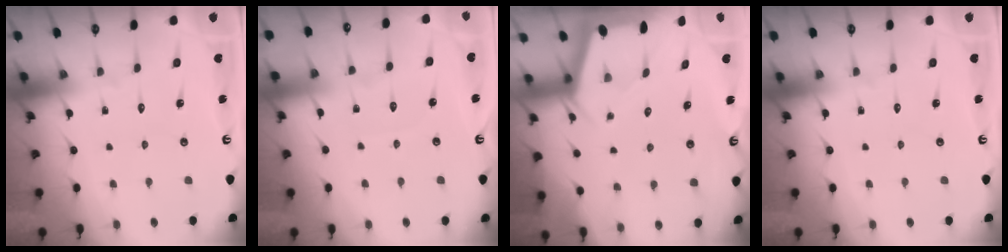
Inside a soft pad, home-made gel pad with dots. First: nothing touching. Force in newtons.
{"total": 1.9, "press": 1.9, "slide": 0.3}
{"total": 1.9, "press": 1.9, "slide": 0.3}
{"total": 0.0}